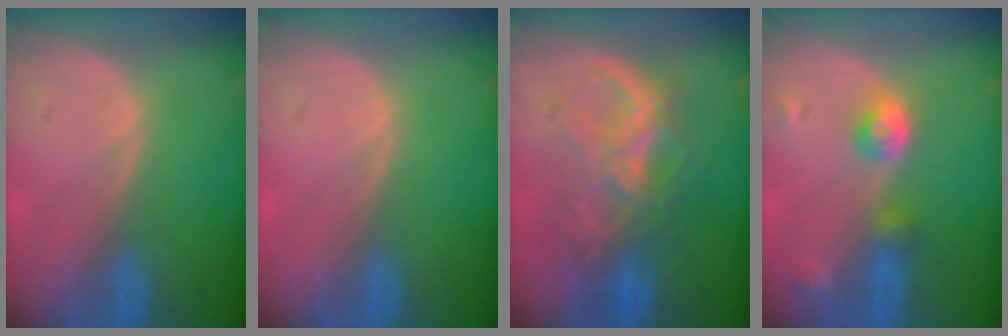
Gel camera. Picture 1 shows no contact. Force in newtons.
{"total": 0.0}
{"total": 7.5, "press": 7.3, "slide": 1.6}
{"total": 4.5, "press": 4.1, "slide": 1.8}